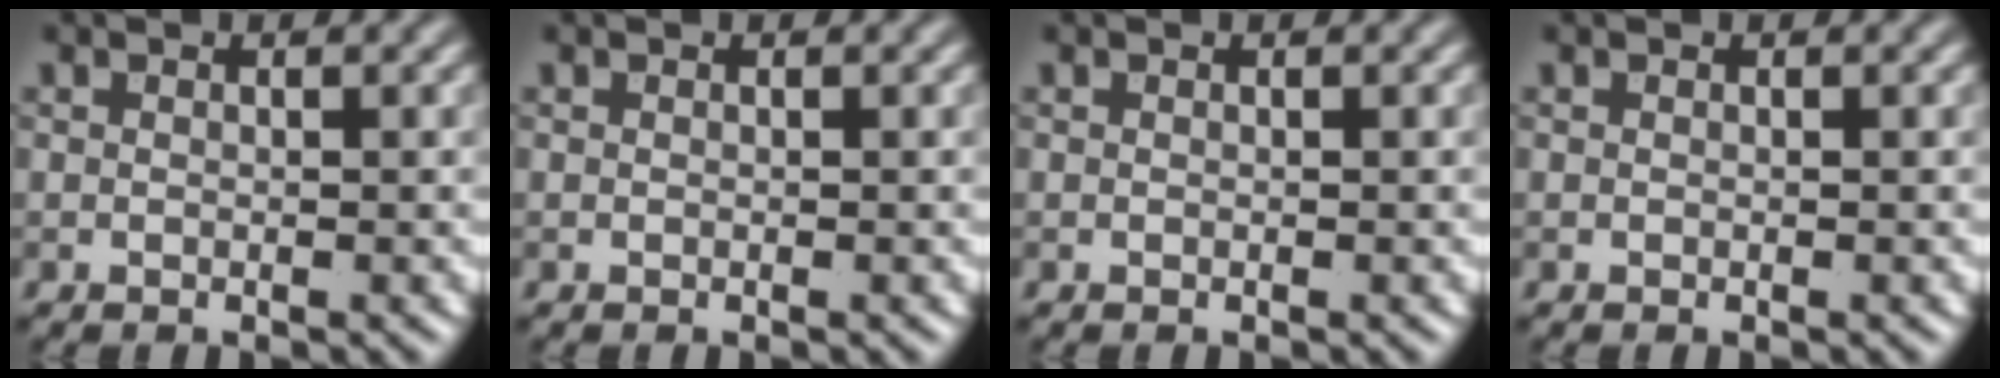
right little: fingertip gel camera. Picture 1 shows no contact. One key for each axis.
{"total": 0.0}
{"total": 0.0}
{"total": 0.0}